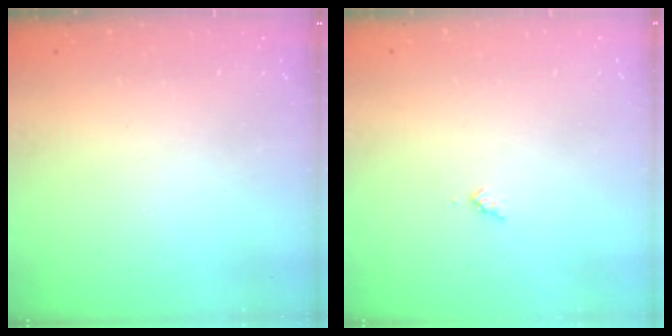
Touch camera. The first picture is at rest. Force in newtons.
{"total": 3.4, "press": 3.3, "slide": 0.4}